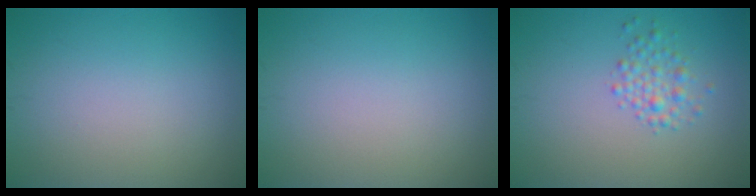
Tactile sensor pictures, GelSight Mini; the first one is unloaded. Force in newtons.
{"total": 0.0}
{"total": 2.1, "press": 2.1, "slide": 0.1}